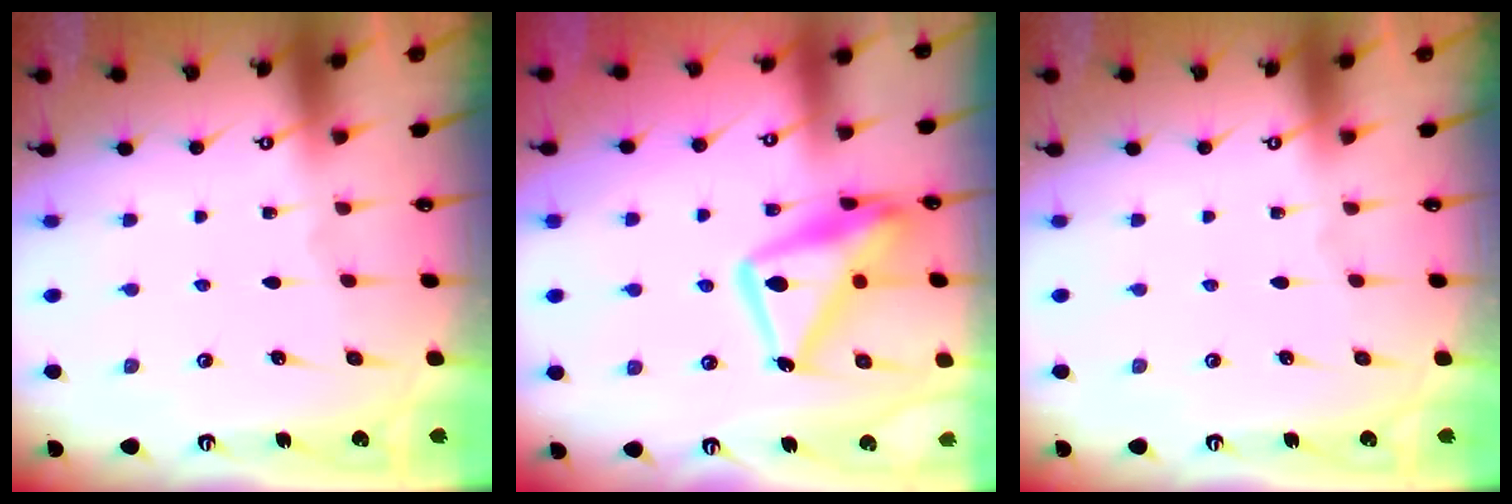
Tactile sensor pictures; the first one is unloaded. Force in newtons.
{"total": 17.8, "press": 17.7, "slide": 1.7}
{"total": 0.0}